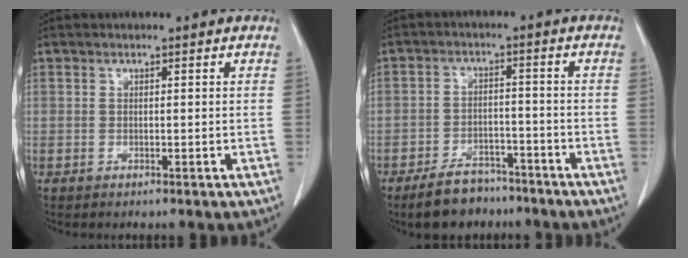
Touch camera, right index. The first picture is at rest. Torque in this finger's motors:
{"motor_torque": [-0.03, -0.02, -0.06, -0.06]}